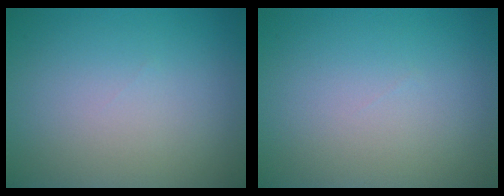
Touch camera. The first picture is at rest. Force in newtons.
{"total": 0.0}